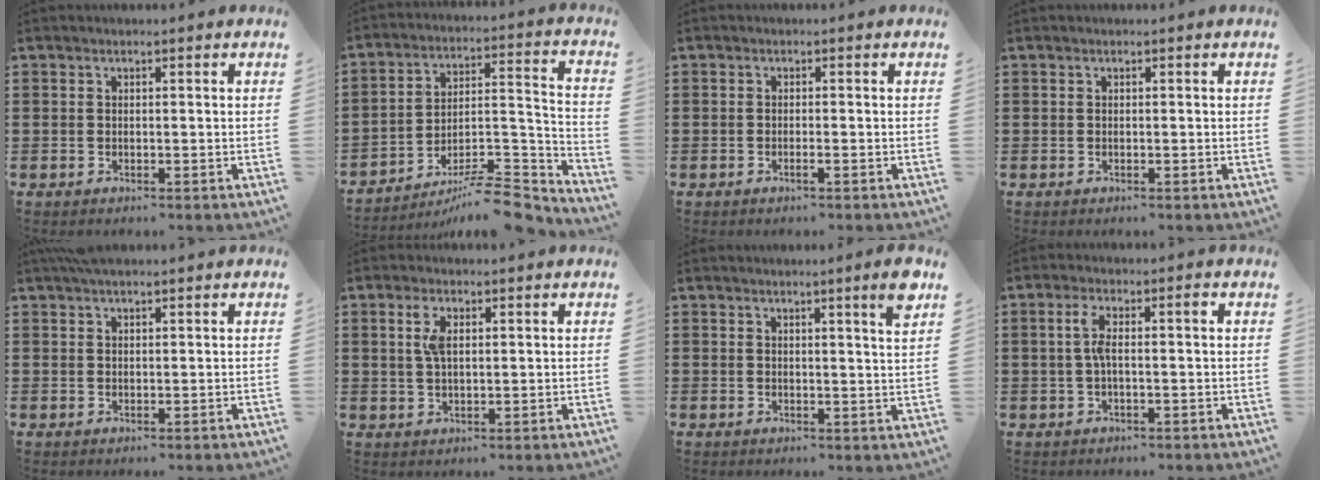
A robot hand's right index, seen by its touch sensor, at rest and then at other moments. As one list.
[{"total": 9.4, "force": [-7.8, 2.3, 4.7], "torque": [-0.063, 0.021, -0.148]}, {"total": 0.8, "force": [-0.5, 0.0, 0.6], "torque": [-0.012, -0.003, -0.009]}, {"total": 0.0}, {"total": 1.6, "force": [1.2, 0.5, 0.9], "torque": [-0.021, 0.002, 0.023]}, {"total": 3.9, "force": [1.1, 1.6, 3.4], "torque": [-0.073, 0.009, 0.017]}, {"total": 3.7, "force": [2.5, -0.6, 2.6], "torque": [-0.039, -0.010, 0.040]}, {"total": 3.9, "force": [0.1, 0.7, 3.9], "torque": [-0.078, 0.004, -0.006]}]